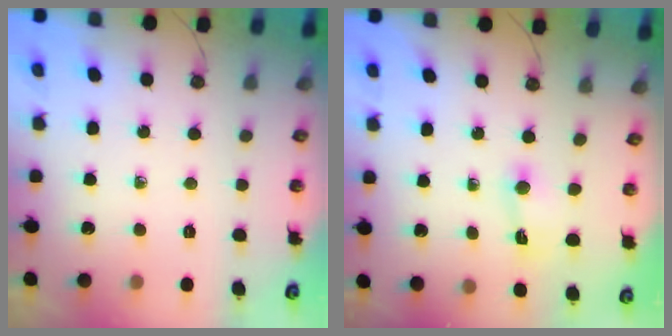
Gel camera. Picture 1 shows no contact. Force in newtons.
{"total": 1.6, "press": 1.6, "slide": 0.2}